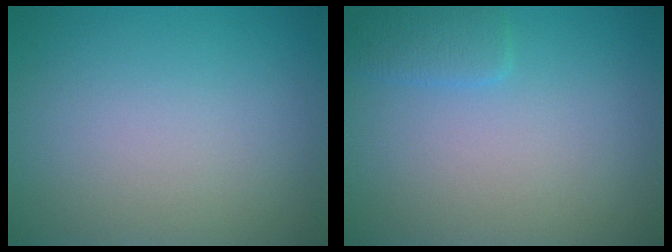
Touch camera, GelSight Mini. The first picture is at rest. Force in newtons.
{"total": 1.5, "press": 1.5, "slide": 0.1}